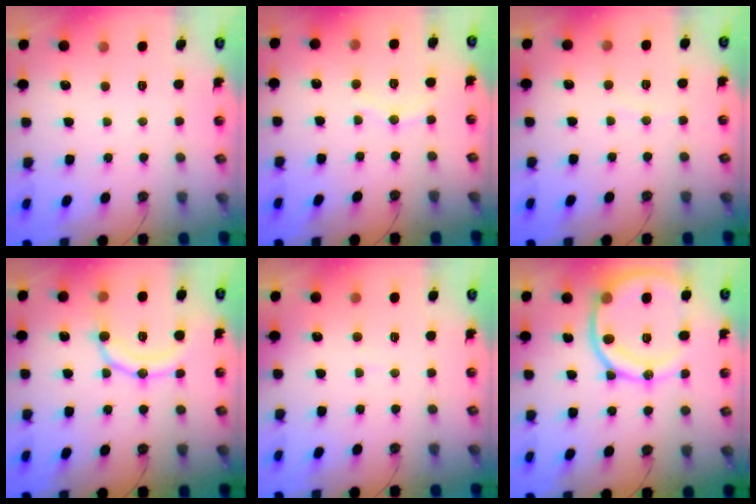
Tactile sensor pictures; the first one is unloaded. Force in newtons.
{"total": 7.1, "press": 7.1, "slide": 0.5}
{"total": 2.0, "press": 2.0, "slide": 0.2}
{"total": 16.7, "press": 16.4, "slide": 2.8}
{"total": 3.2, "press": 2.8, "slide": 1.5}
{"total": 19.7, "press": 19.6, "slide": 2.3}